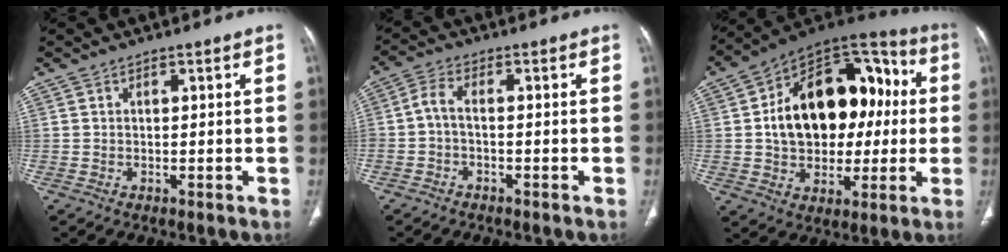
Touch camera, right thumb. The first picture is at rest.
{"total": 3.6, "force": [-1.0, 1.4, 3.1], "torque": [-0.071, 0.014, -0.027]}
{"total": 24.5, "force": [1.9, 16.3, 18.2], "torque": [-0.254, 0.039, 0.036]}